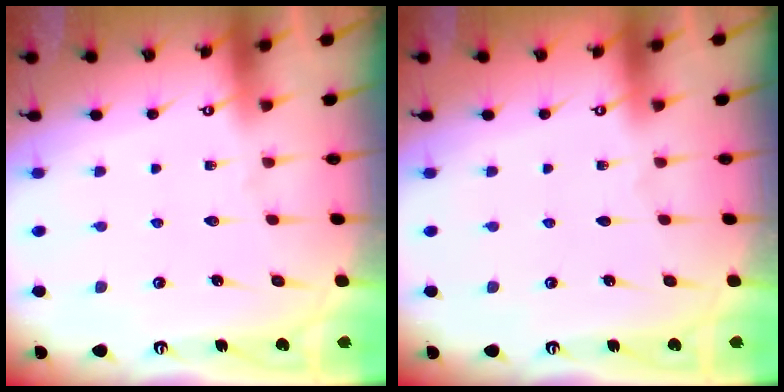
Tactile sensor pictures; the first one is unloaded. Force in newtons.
{"total": 0.0}